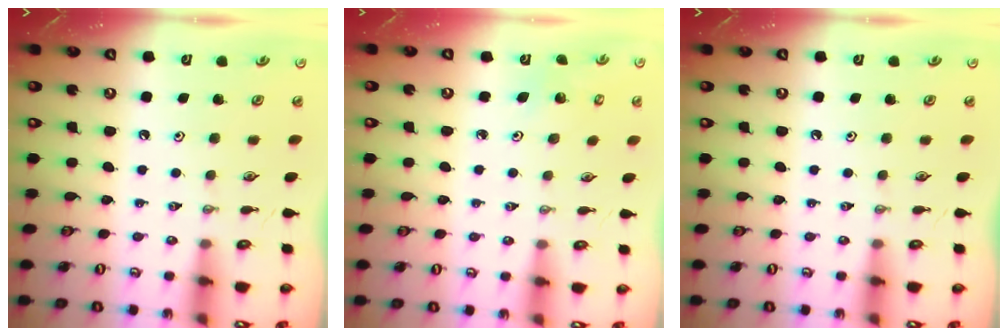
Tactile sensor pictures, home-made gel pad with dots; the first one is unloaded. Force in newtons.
{"total": 2.2, "press": 2.2, "slide": 0.2}
{"total": 0.0}